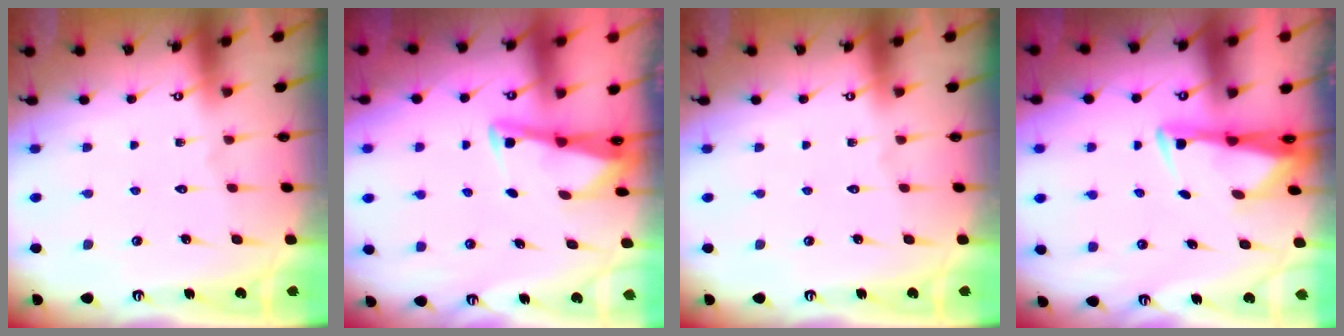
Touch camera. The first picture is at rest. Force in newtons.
{"total": 2.9, "press": 2.9, "slide": 0.3}
{"total": 0.0}
{"total": 3.0, "press": 2.8, "slide": 0.9}